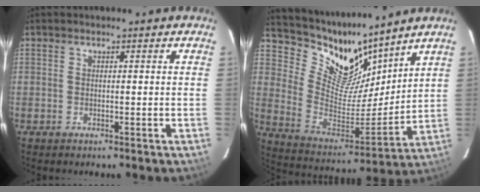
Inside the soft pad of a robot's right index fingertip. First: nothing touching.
{"total": 14.2, "force": [12.4, 5.1, 4.4], "torque": [-0.102, -0.035, 0.233]}